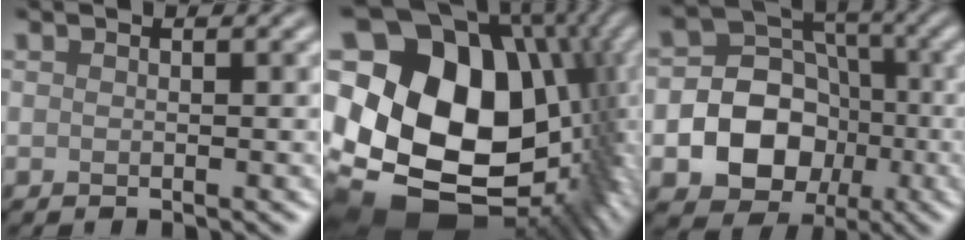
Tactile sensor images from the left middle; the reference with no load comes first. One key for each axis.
{"total": 20.9, "fx": -0.5, "fy": 16.3, "fz": 13.0, "tx": -0.222, "ty": -0.033, "tz": 0.034}
{"total": 9.4, "fx": -2.3, "fy": 8.0, "fz": 4.4, "tx": -0.057, "ty": 0.002, "tz": -0.067}